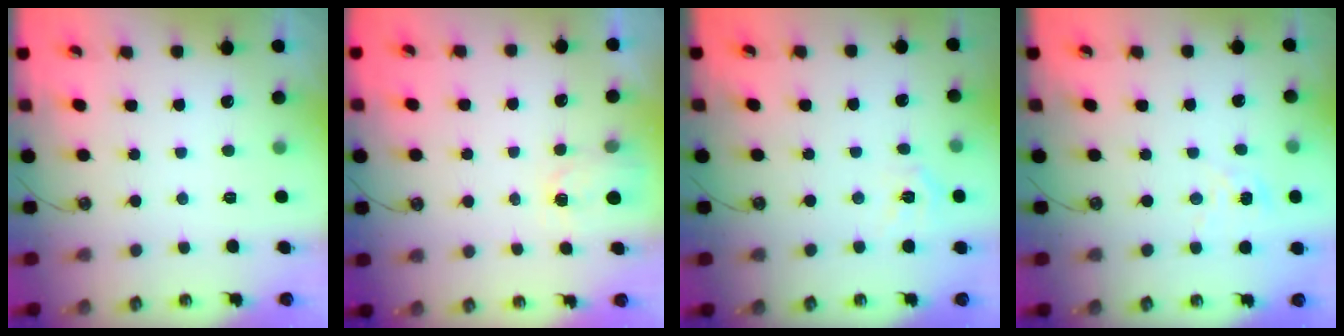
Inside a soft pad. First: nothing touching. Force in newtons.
{"total": 1.9, "press": 1.9, "slide": 0.3}
{"total": 7.1, "press": 7.1, "slide": 0.7}
{"total": 2.9, "press": 2.8, "slide": 0.3}